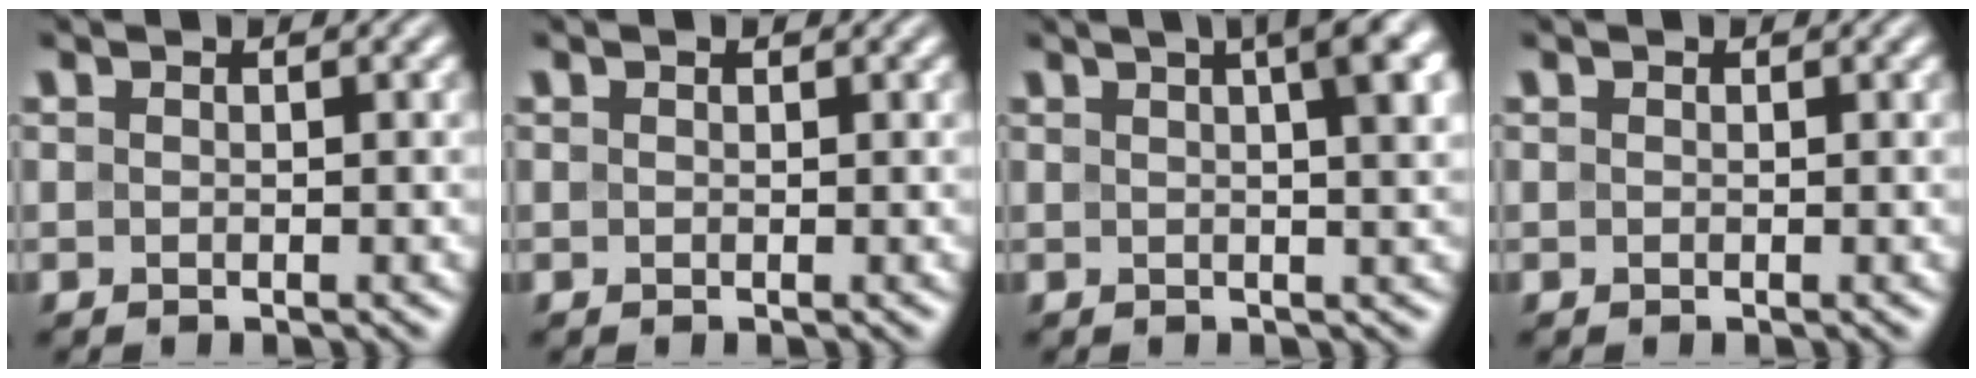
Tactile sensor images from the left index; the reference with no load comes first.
{"total": 0.0}
{"total": 6.7, "force": [2.5, 1.9, 5.9], "torque": [-0.045, 0.026, 0.022]}
{"total": 0.0}